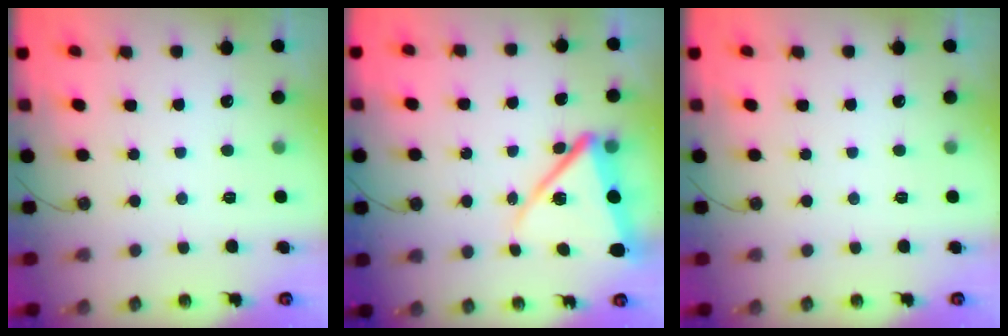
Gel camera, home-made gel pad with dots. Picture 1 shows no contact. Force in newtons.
{"total": 13.8, "press": 13.7, "slide": 1.5}
{"total": 0.0}